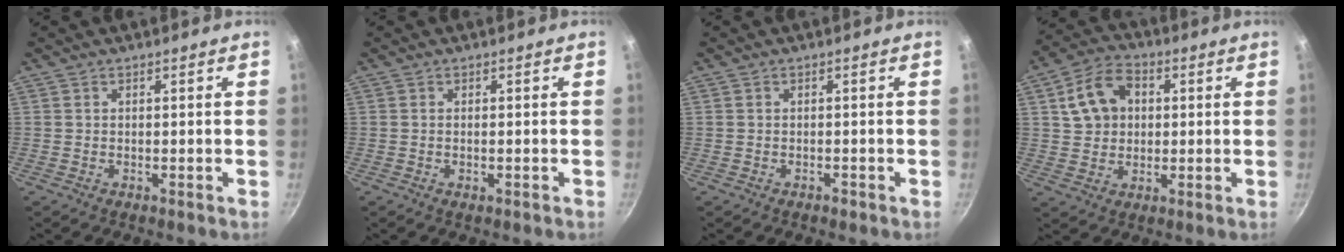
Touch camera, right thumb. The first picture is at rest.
{"total": 0.8, "force": [-0.3, 0.3, 0.7], "torque": [-0.014, 0.001, -0.005]}
{"total": 1.0, "force": [-0.6, 0.5, 0.6], "torque": [-0.010, 0.008, -0.007]}
{"total": 10.5, "force": [2.4, 8.1, 6.4], "torque": [-0.089, 0.015, 0.035]}